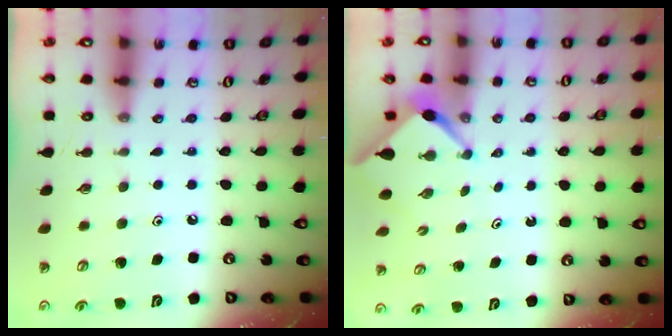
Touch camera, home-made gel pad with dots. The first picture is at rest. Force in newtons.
{"total": 2.4, "press": 2.4, "slide": 0.2}